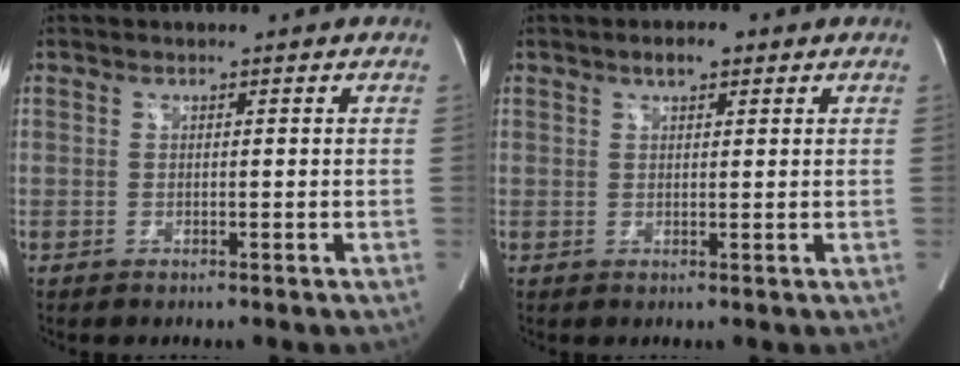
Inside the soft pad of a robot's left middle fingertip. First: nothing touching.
{"total": 2.6, "force": [1.8, 0.9, 1.6], "torque": [-0.032, 0.010, 0.027]}